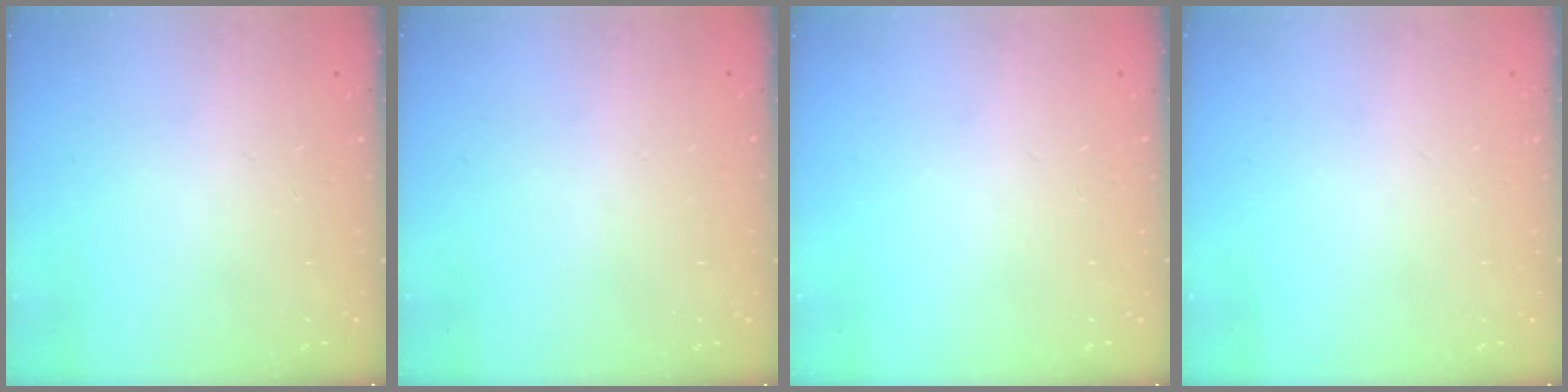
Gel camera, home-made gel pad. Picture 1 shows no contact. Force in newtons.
{"total": 0.0}
{"total": 0.0}
{"total": 0.0}